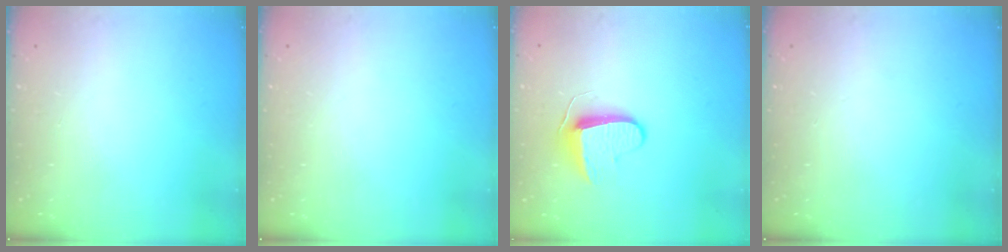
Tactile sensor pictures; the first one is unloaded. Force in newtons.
{"total": 0.0}
{"total": 8.7, "press": 8.6, "slide": 0.5}
{"total": 0.0}